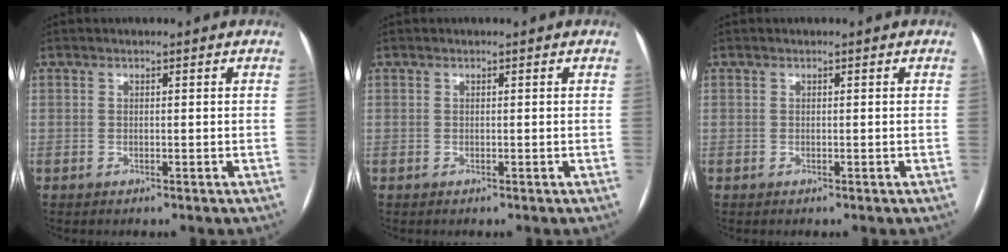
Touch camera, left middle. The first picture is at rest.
{"total": 0.0}
{"total": 0.0}